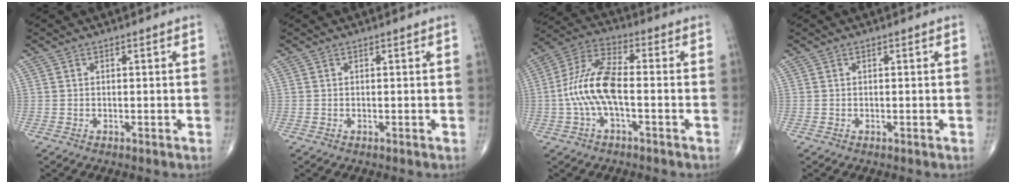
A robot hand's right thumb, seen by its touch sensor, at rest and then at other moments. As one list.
[{"total": 0.0}, {"total": 11.5, "force": [-1.8, 4.6, 10.3], "torque": [-0.227, 0.038, -0.040]}, {"total": 0.0}]